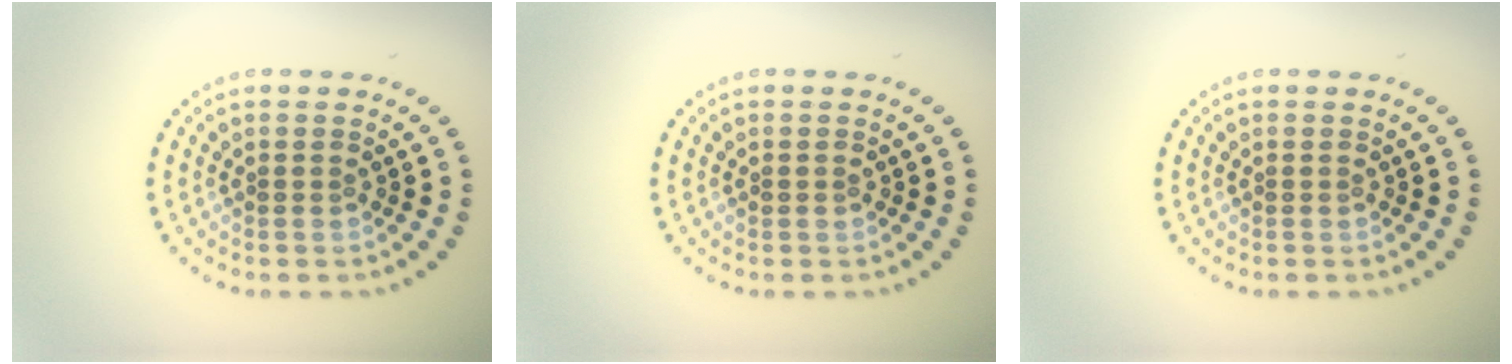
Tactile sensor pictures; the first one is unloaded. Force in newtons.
{"total": 0.6, "press": 0.6, "slide": 0.1}
{"total": 0.0}